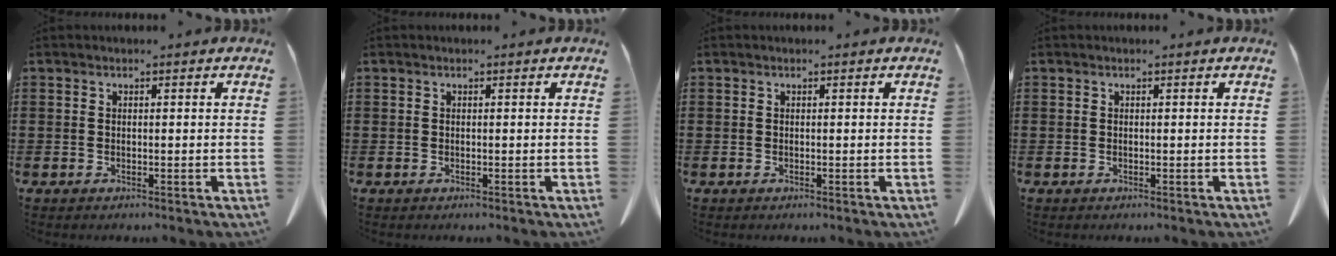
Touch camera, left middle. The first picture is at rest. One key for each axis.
{"total": 0.0}
{"total": 0.0}
{"total": 0.0}